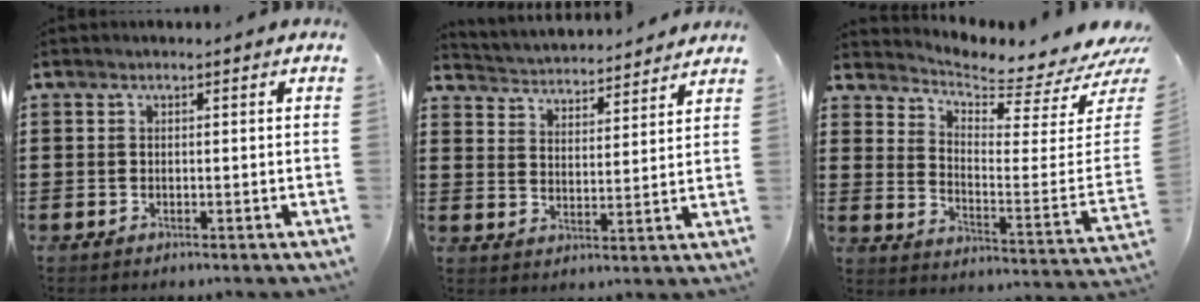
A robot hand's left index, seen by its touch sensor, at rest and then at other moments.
{"total": 3.4, "force": [3.4, -0.1, -0.7], "torque": [-0.008, -0.030, 0.053]}
{"total": 4.2, "force": [4.0, 0.2, 1.1], "torque": [-0.042, -0.054, 0.062]}